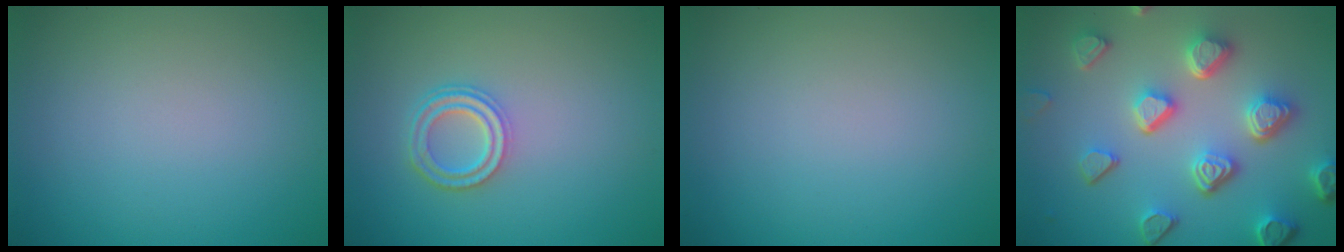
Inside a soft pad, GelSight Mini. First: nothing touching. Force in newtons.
{"total": 3.2, "press": 2.5, "slide": 2.1}
{"total": 0.0}
{"total": 6.7, "press": 5.3, "slide": 4.2}